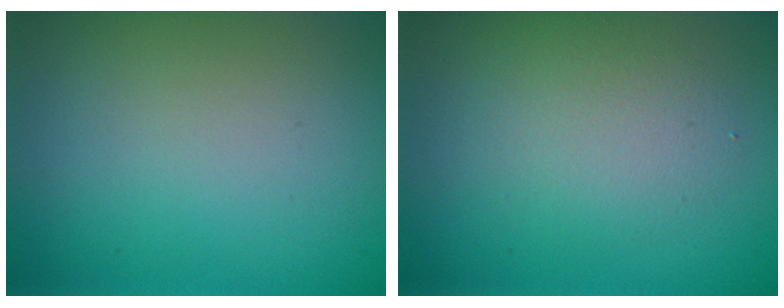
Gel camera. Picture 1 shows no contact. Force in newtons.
{"total": 2.9, "press": 2.9, "slide": 0.2}